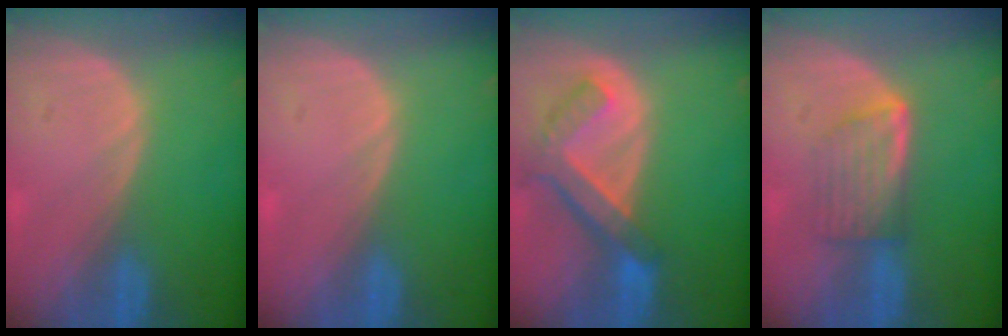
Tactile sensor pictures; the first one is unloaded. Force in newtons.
{"total": 0.5, "press": 0.1, "slide": 0.5}
{"total": 7.6, "press": 6.6, "slide": 3.8}
{"total": 5.7, "press": 5.3, "slide": 2.2}